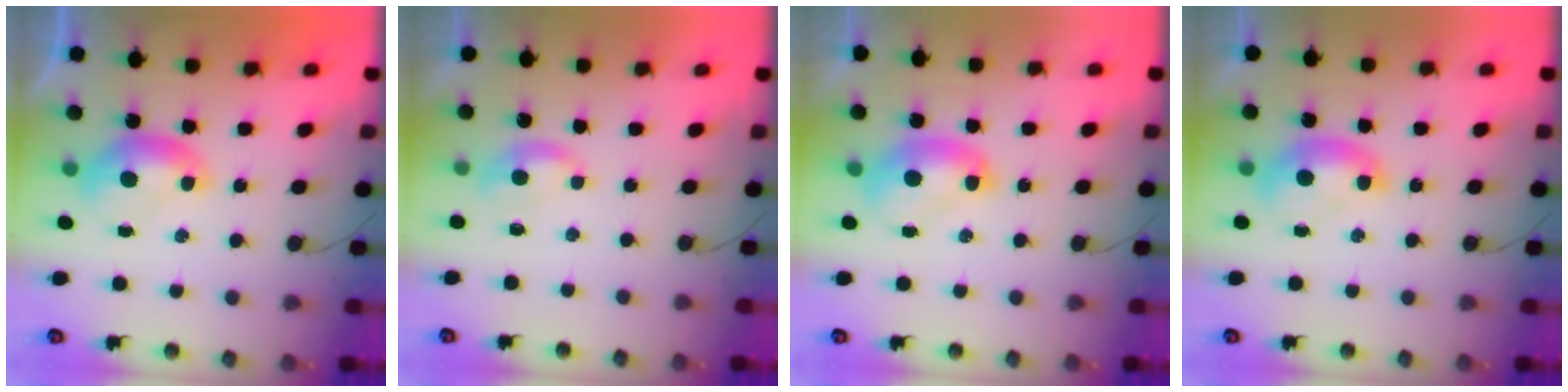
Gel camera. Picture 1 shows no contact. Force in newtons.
{"total": 1.5, "press": 1.5, "slide": 0.4}
{"total": 2.4, "press": 2.4, "slide": 0.3}
{"total": 1.6, "press": 1.6, "slide": 0.2}